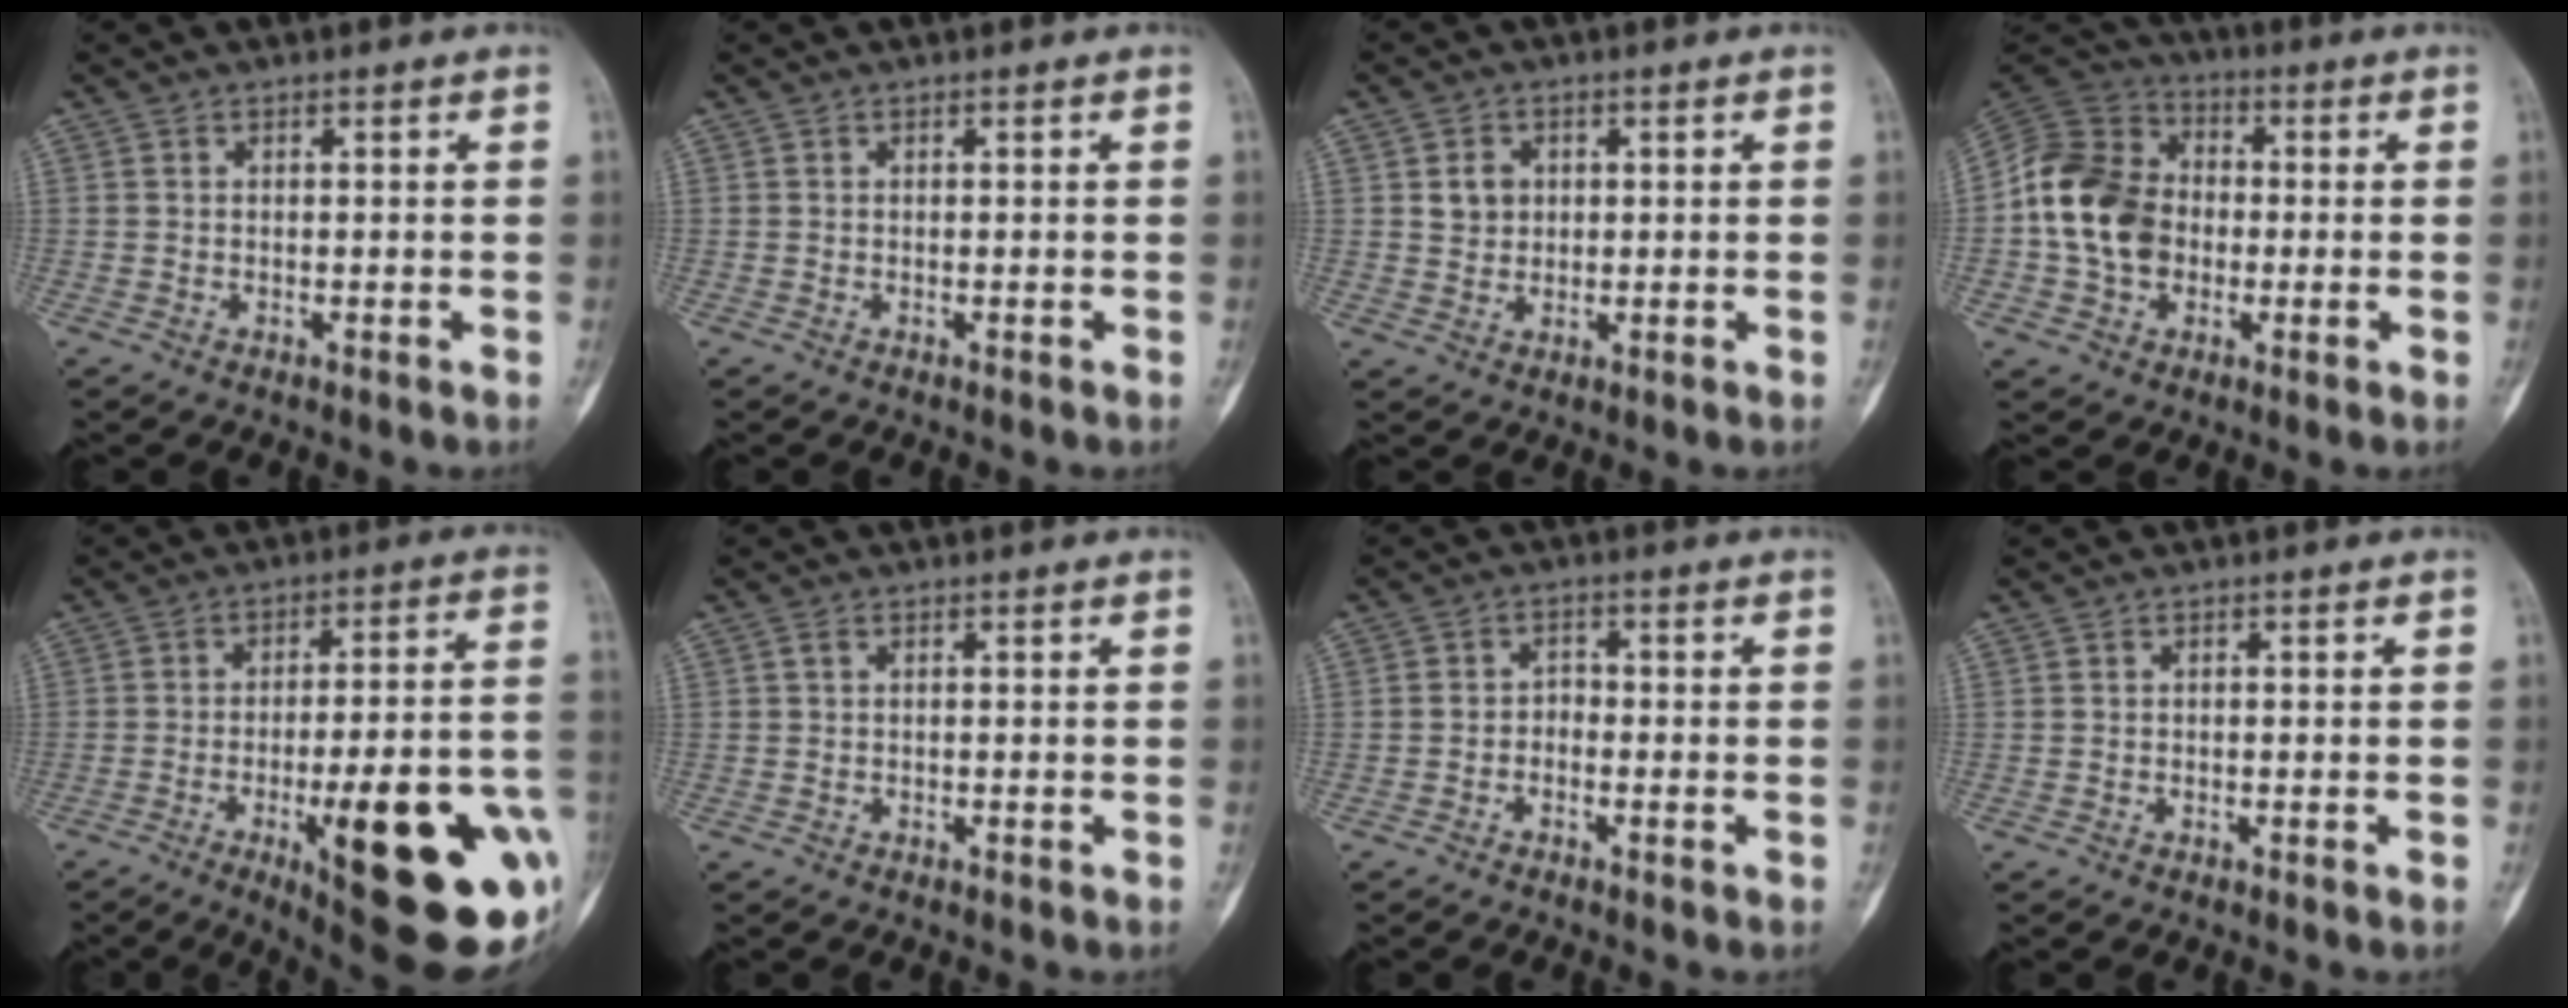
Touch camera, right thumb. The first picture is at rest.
{"total": 0.0}
{"total": 3.8, "force": [1.0, 3.4, 1.6], "torque": [-0.008, -0.002, 0.018]}
{"total": 15.0, "force": [-1.2, 11.9, 9.1], "torque": [-0.149, 0.030, -0.032]}
{"total": 26.7, "force": [-8.5, 7.3, 24.2], "torque": [-0.260, 0.013, -0.101]}
{"total": 0.7, "force": [0.1, 0.5, 0.5], "torque": [-0.008, 0.002, -0.001]}
{"total": 2.2, "force": [-1.1, 1.7, 0.9], "torque": [0.002, 0.014, -0.027]}
{"total": 0.0}